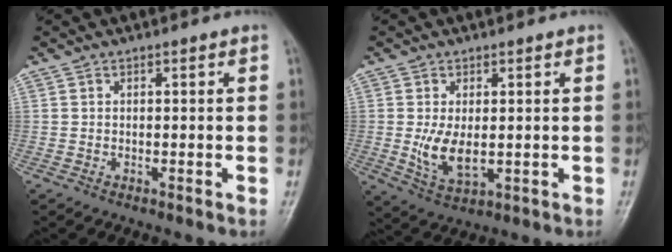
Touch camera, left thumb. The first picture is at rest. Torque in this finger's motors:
{"motor_torque": [0.04, 0.51, 0.88, -0.19, 0.08]}